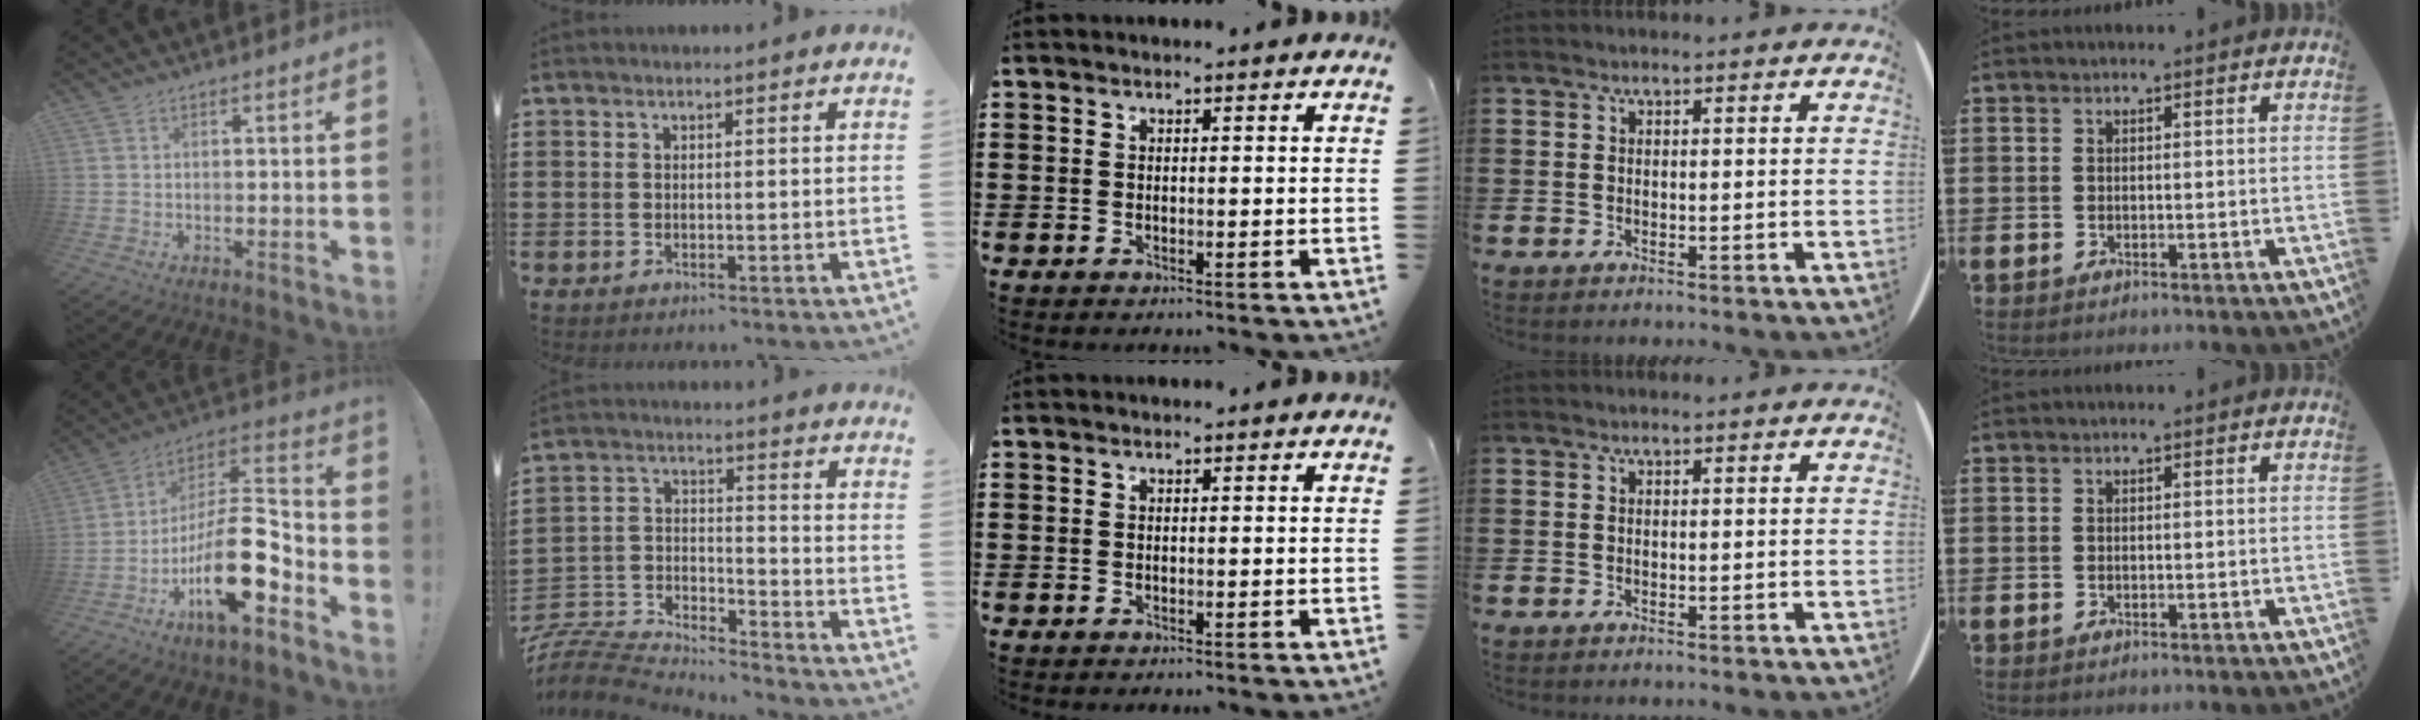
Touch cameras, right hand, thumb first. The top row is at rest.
{"thumb": {"total": 20.3, "force": [-8.1, 7.5, 17.0], "torque": [-0.294, 0.039, -0.128]}, "index": {"total": 7.3, "force": [-7.1, 1.4, 0.9], "torque": [-0.041, -0.003, -0.149]}}